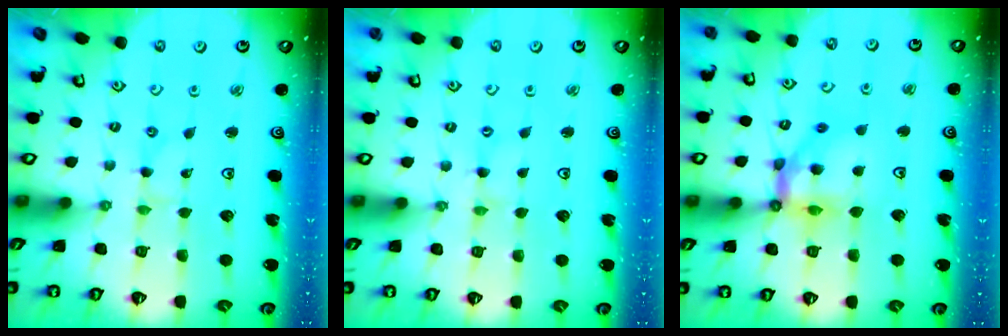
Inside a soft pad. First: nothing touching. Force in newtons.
{"total": 0.0}
{"total": 12.2, "press": 12.1, "slide": 1.5}